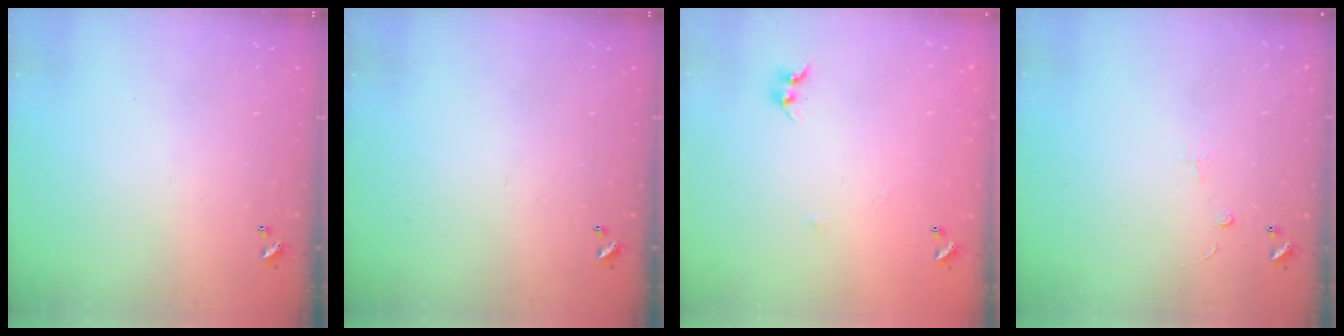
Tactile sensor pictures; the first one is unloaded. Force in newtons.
{"total": 0.0}
{"total": 6.2, "press": 6.2, "slide": 0.7}
{"total": 1.6, "press": 1.5, "slide": 0.4}